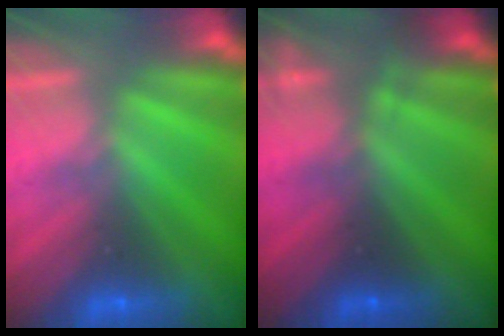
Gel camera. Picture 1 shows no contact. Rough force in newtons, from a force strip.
{"total": 2.4}